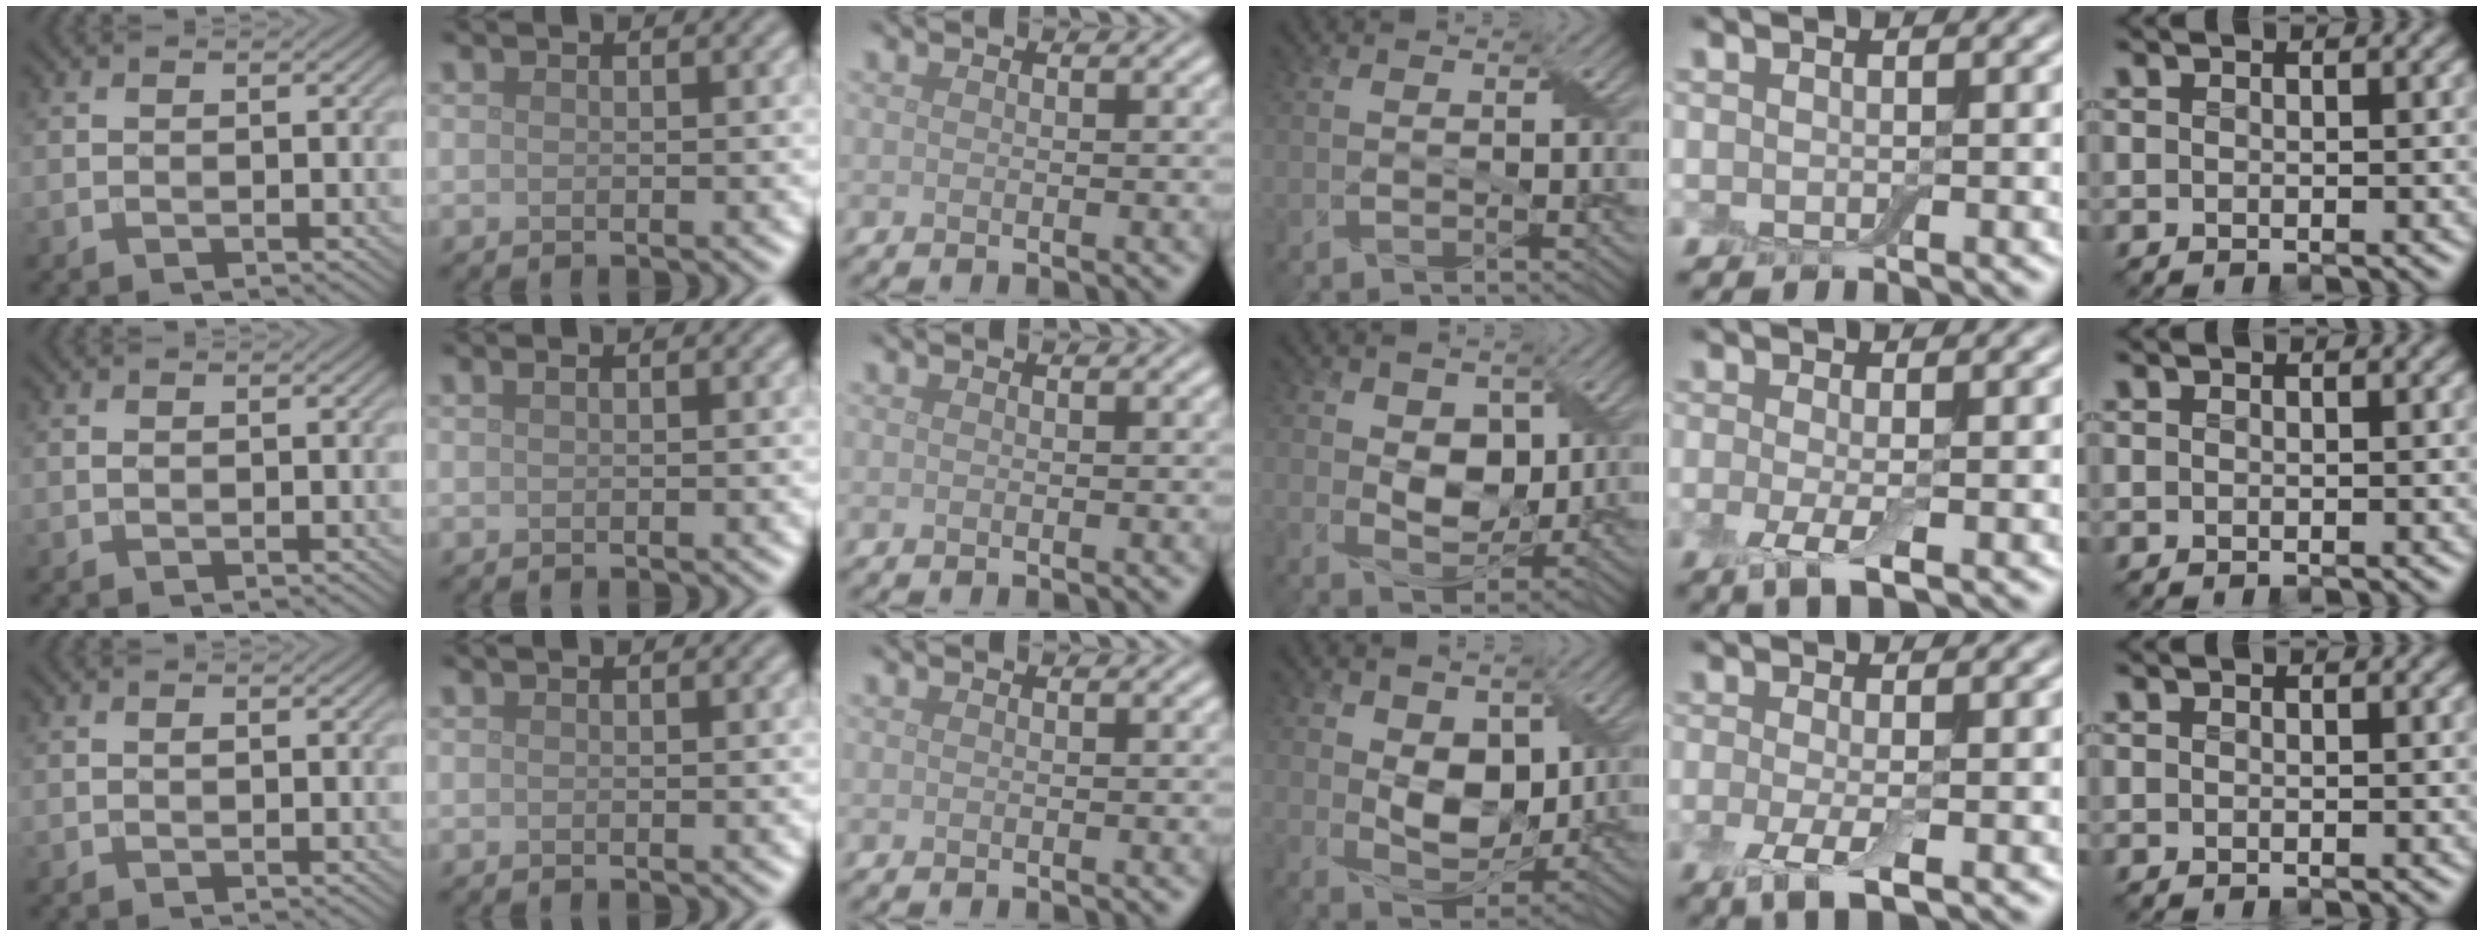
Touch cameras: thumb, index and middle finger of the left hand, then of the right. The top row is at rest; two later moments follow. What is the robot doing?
{"motion": "peel", "object": "small bumper sticker"}